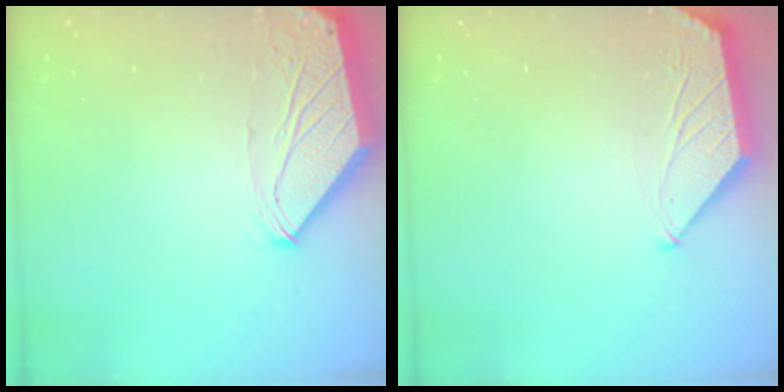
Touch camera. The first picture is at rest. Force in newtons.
{"total": 1.6, "press": 1.6, "slide": 0.3}